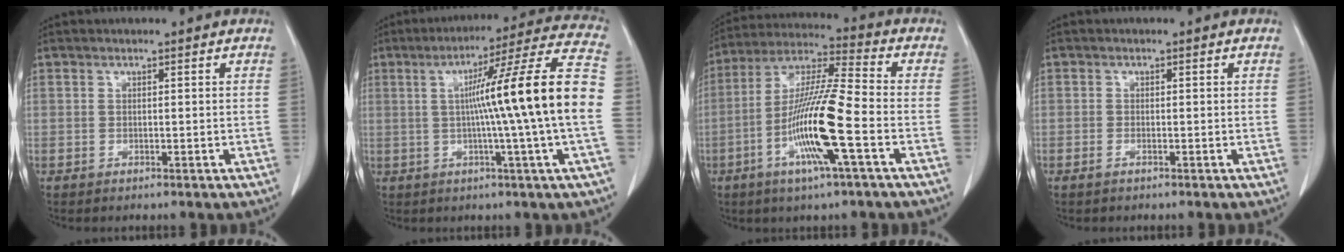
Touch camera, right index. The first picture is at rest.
{"total": 18.6, "force": [-0.4, -2.7, 18.4], "torque": [-0.260, 0.008, -0.021]}
{"total": 14.6, "force": [-4.6, 0.2, 13.8], "torque": [-0.273, -0.003, -0.091]}
{"total": 0.7, "force": [-0.5, 0.2, 0.5], "torque": [-0.011, 0.000, -0.008]}